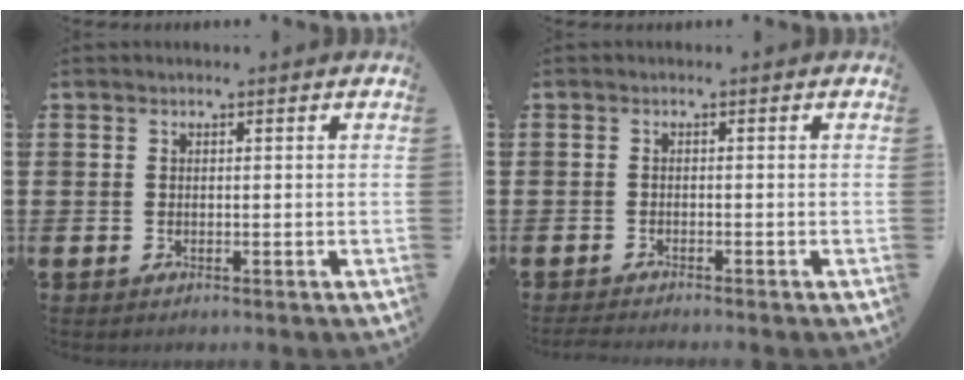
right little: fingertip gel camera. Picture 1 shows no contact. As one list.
[{"total": 0.9, "force": [-0.9, -0.1, 0.3], "torque": [-0.004, -0.002, -0.017]}]